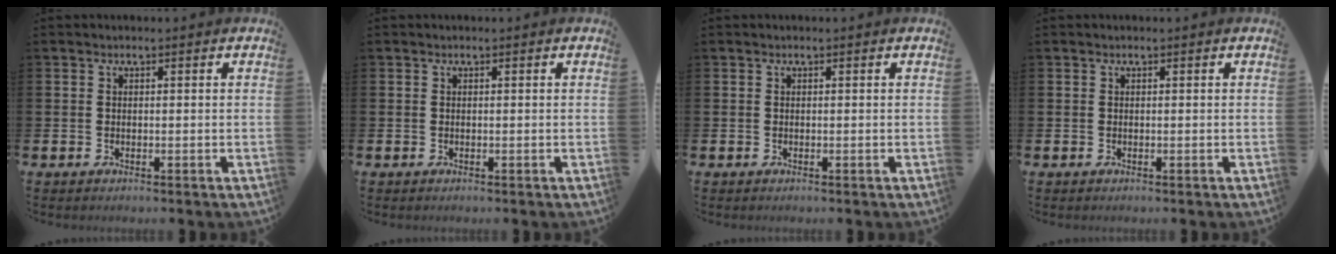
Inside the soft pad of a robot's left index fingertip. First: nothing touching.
{"total": 0.0}
{"total": 0.0}
{"total": 0.0}